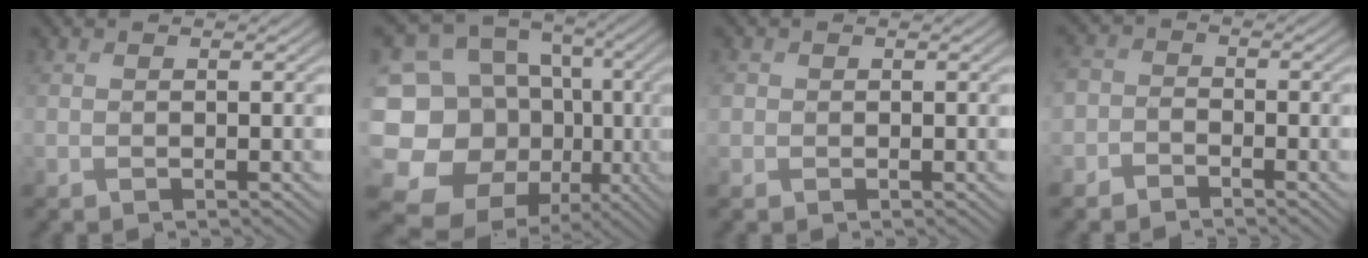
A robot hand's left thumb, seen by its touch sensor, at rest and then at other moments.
{"total": 19.0, "force": [-3.8, 15.9, 9.5], "torque": [-0.236, -0.016, -0.051]}
{"total": 1.0, "force": [0.1, 1.0, 0.2], "torque": [-0.004, -0.002, -0.002]}
{"total": 2.6, "force": [-1.9, 1.8, 0.4], "torque": [-0.008, 0.005, -0.054]}